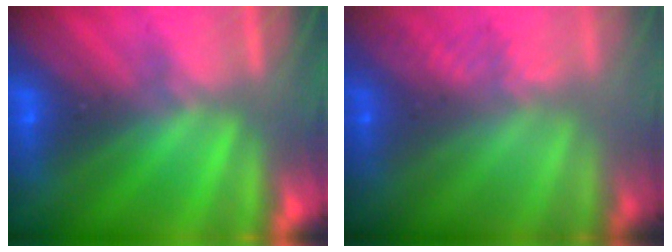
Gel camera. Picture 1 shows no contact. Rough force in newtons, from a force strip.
{"total": 2.7}